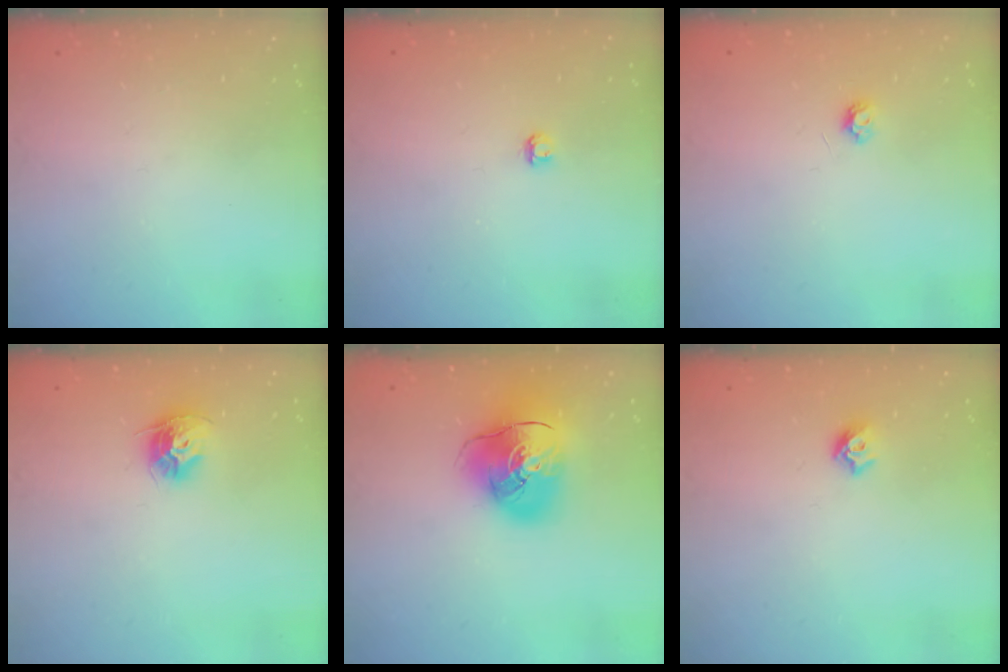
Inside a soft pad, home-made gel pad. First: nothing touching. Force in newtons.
{"total": 2.9, "press": 2.9, "slide": 0.3}
{"total": 3.9, "press": 3.8, "slide": 0.6}
{"total": 9.9, "press": 9.9, "slide": 0.5}
{"total": 15.3, "press": 15.2, "slide": 2.2}
{"total": 5.4, "press": 5.3, "slide": 1.0}